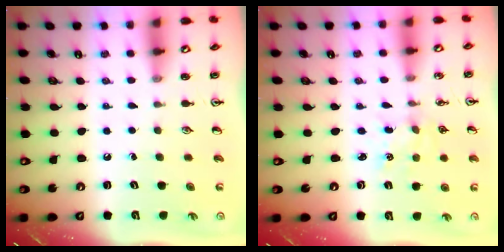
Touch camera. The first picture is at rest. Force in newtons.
{"total": 2.2, "press": 2.2, "slide": 0.3}